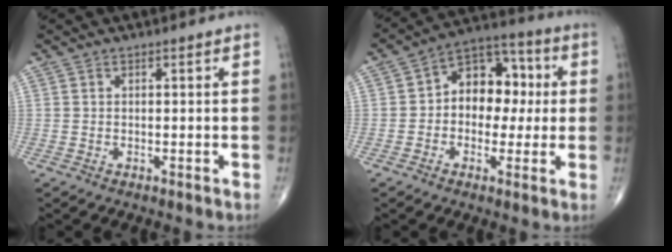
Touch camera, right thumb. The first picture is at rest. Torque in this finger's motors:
{"motor_torque": [-0.21, -0.02, 0.61, -0.04, 0.06]}